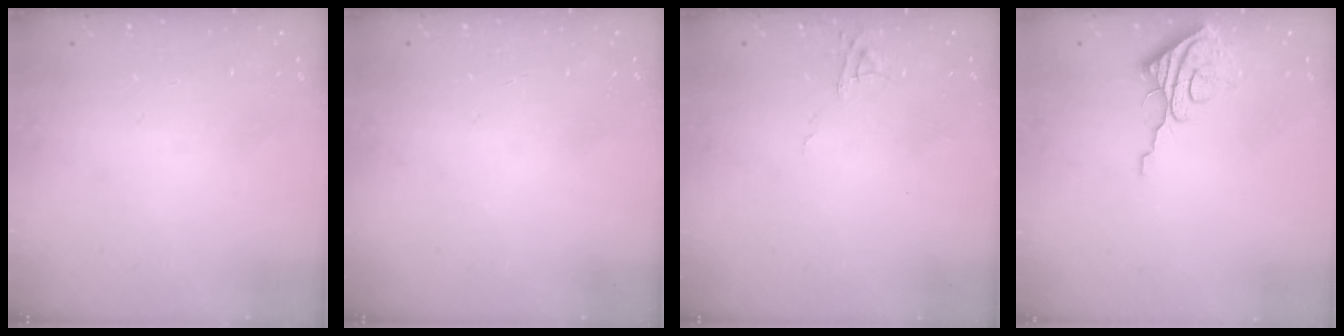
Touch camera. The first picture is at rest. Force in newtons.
{"total": 0.0}
{"total": 5.3, "press": 5.3, "slide": 0.3}
{"total": 9.1, "press": 9.1, "slide": 0.8}